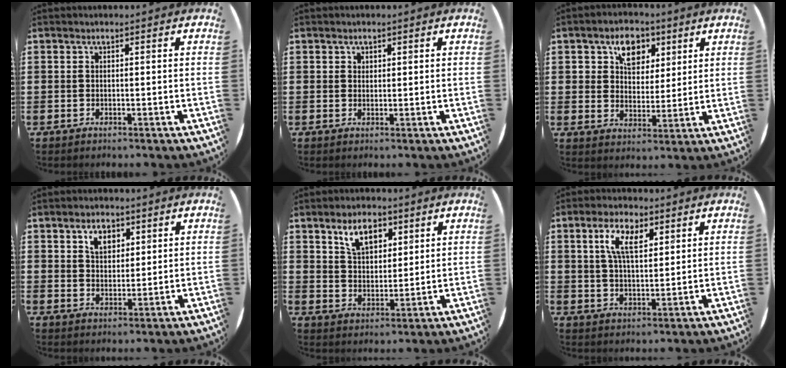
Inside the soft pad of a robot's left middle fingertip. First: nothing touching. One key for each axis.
{"total": 0.8, "fx": 0.6, "fy": 0.5, "fz": 0.1, "tx": 0.005, "ty": 0.000, "tz": 0.011}
{"total": 6.1, "fx": 3.6, "fy": 4.2, "fz": 2.7, "tx": -0.046, "ty": 0.011, "tz": 0.058}
{"total": 3.6, "fx": 2.2, "fy": 2.2, "fz": 1.8, "tx": -0.025, "ty": 0.001, "tz": 0.036}
{"total": 6.0, "fx": 3.9, "fy": 3.3, "fz": 3.2, "tx": -0.051, "ty": 0.002, "tz": 0.067}
{"total": 6.7, "fx": 3.7, "fy": 2.7, "fz": 4.9, "tx": -0.098, "ty": 0.008, "tz": 0.062}